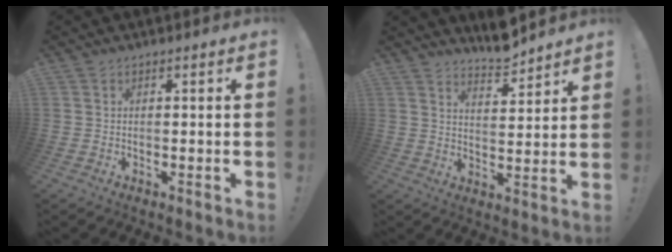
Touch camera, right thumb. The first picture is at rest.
{"total": 7.2, "force": [6.8, 1.2, 1.8], "torque": [-0.018, -0.054, 0.121]}